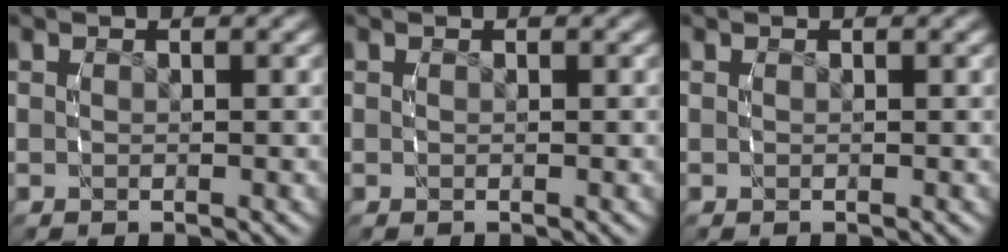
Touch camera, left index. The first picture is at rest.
{"total": 0.0}
{"total": 0.0}